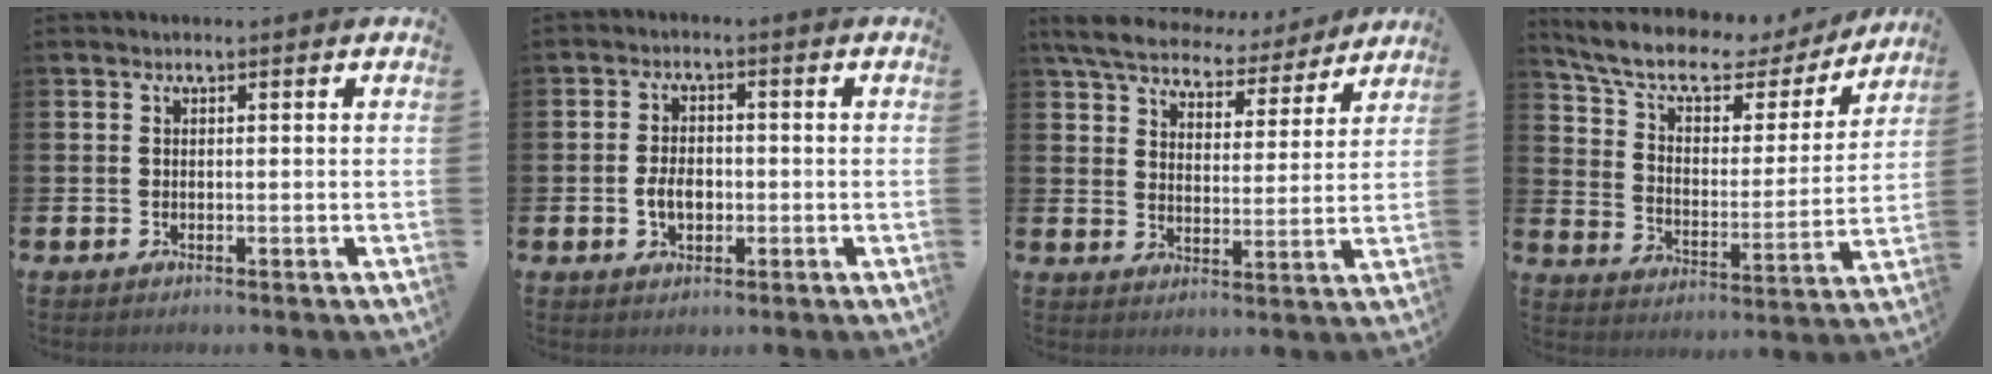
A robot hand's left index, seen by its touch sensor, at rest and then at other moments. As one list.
[{"total": 3.6, "force": [-0.8, 2.4, 2.6], "torque": [-0.032, -0.001, -0.020]}, {"total": 7.4, "force": [6.8, 2.1, 1.8], "torque": [-0.061, -0.045, 0.118]}, {"total": 9.7, "force": [7.9, 3.6, 4.2], "torque": [-0.111, -0.046, 0.133]}]